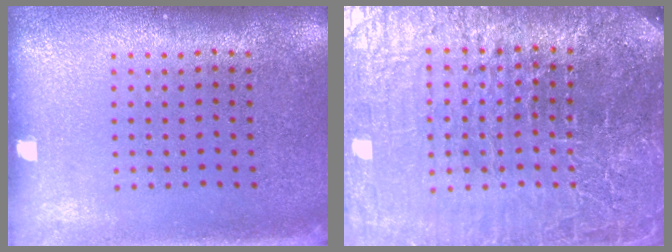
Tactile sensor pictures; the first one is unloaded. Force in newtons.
{"total": 7.0, "press": 6.1, "slide": 3.4}